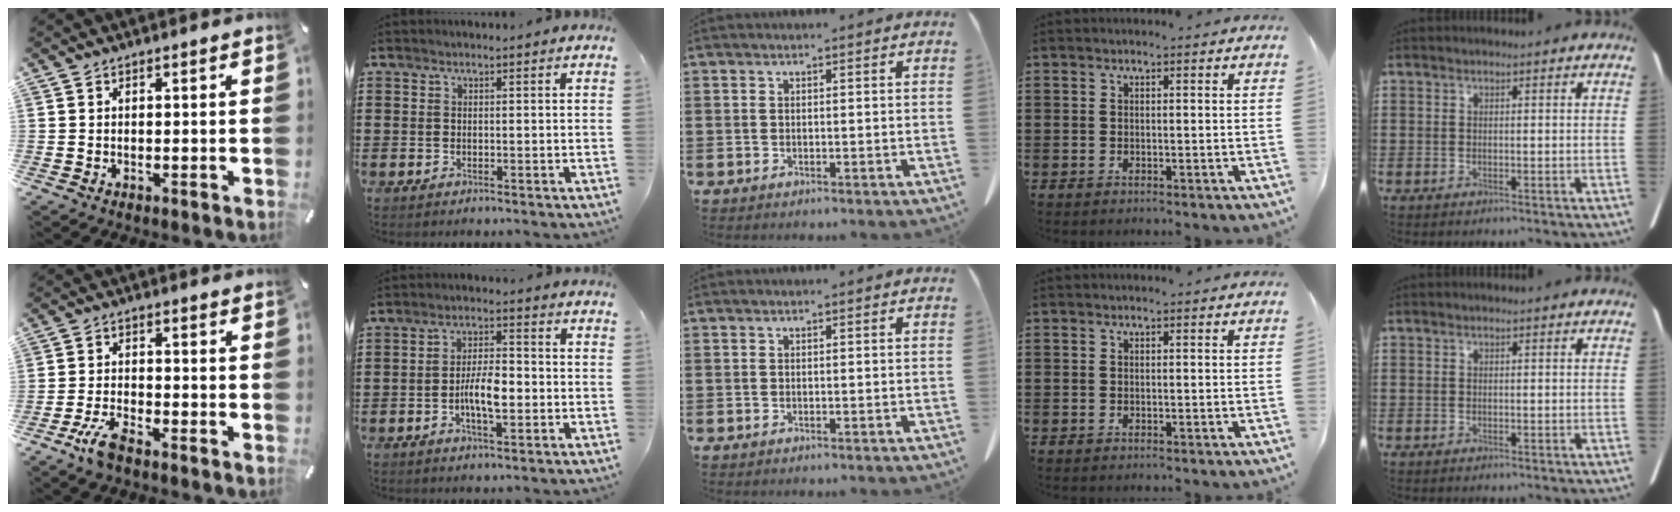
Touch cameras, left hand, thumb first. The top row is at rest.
{"thumb": {"total": 5.5, "force": [-4.0, 1.4, 3.5], "torque": [-0.086, 0.005, -0.076]}, "index": {"total": 6.0, "force": [-1.5, 2.2, 5.3], "torque": [-0.098, 0.002, -0.034]}}